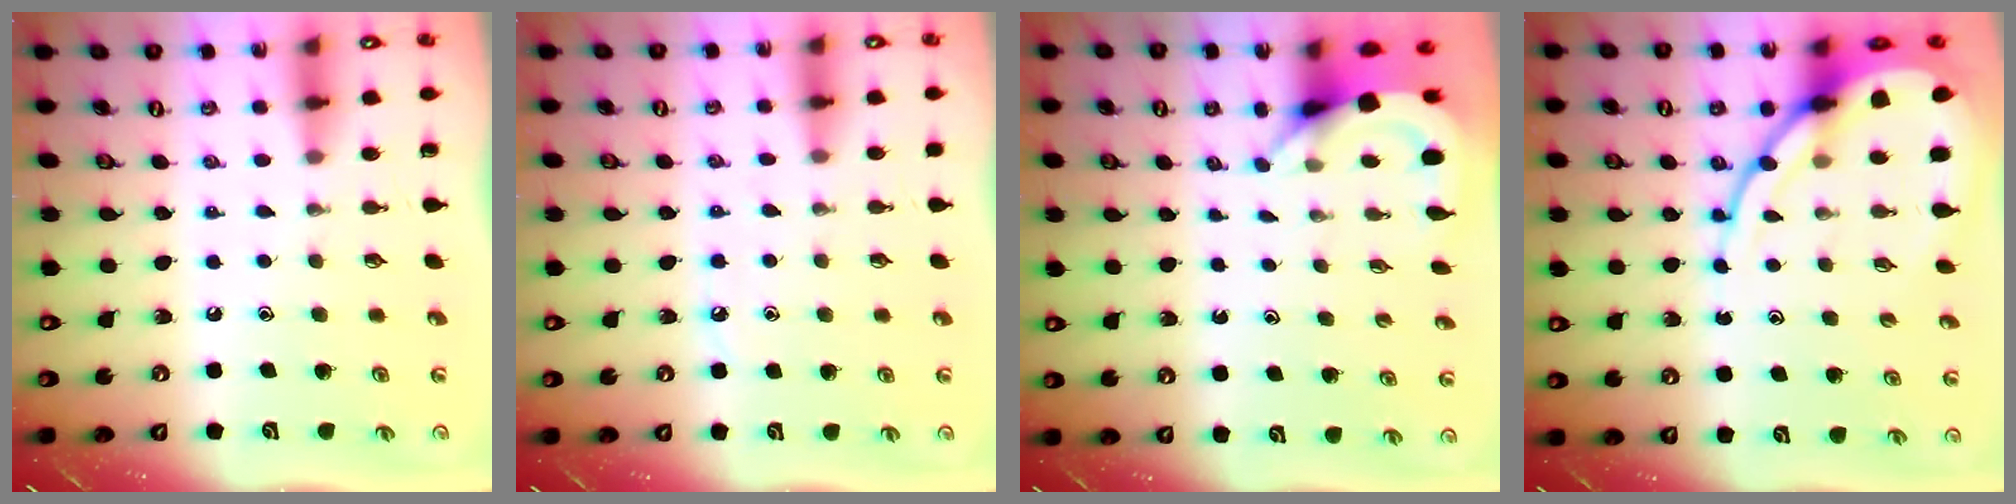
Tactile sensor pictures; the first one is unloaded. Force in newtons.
{"total": 3.9, "press": 3.9, "slide": 0.6}
{"total": 3.9, "press": 3.9, "slide": 0.3}
{"total": 13.5, "press": 13.4, "slide": 1.5}